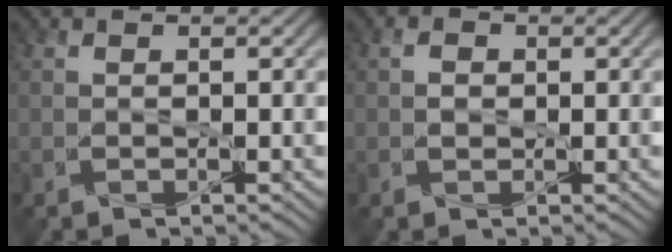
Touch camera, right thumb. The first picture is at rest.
{"total": 1.4, "force": [0.1, 1.2, 0.8], "torque": [-0.017, 0.000, -0.002]}